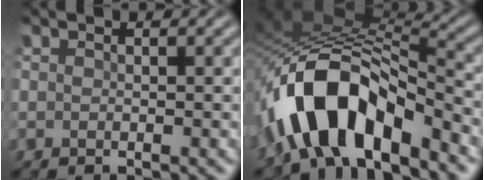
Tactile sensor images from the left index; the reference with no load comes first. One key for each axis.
{"total": 10.2, "fx": -5.1, "fy": 4.1, "fz": 7.8, "tx": -0.141, "ty": 0.016, "tz": -0.094}